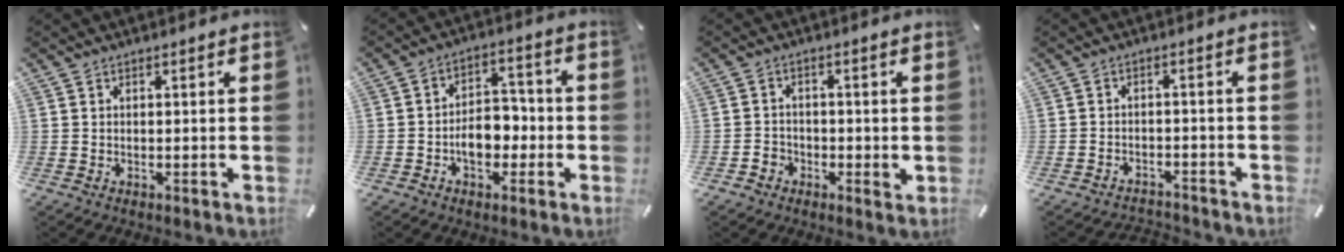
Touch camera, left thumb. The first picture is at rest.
{"total": 8.3, "force": [-2.7, 6.1, 4.9], "torque": [-0.071, 0.019, -0.045]}
{"total": 3.4, "force": [-1.6, 2.8, 1.2], "torque": [-0.018, 0.008, -0.029]}
{"total": 2.8, "force": [-2.5, 1.3, 0.4], "torque": [-0.017, 0.011, -0.054]}